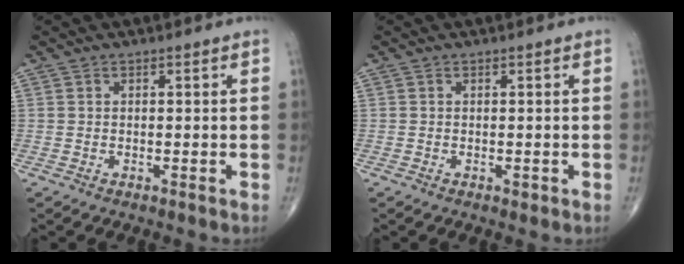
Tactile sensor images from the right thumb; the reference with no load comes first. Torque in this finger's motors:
{"motor_torque": [1.28, 1.26, -0.01, -0.28, 0.01]}